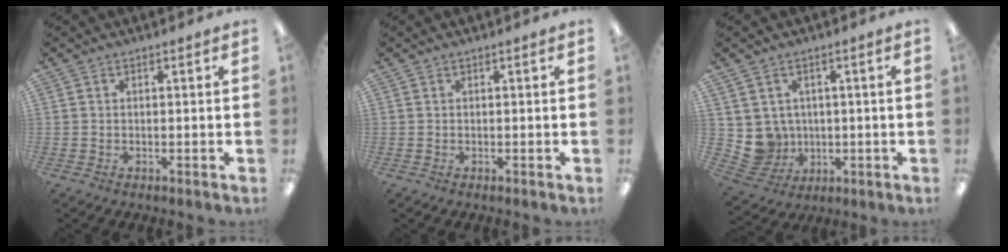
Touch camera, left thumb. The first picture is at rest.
{"total": 0.0}
{"total": 6.3, "force": [1.3, 6.1, 0.7], "torque": [-0.043, -0.008, 0.034]}